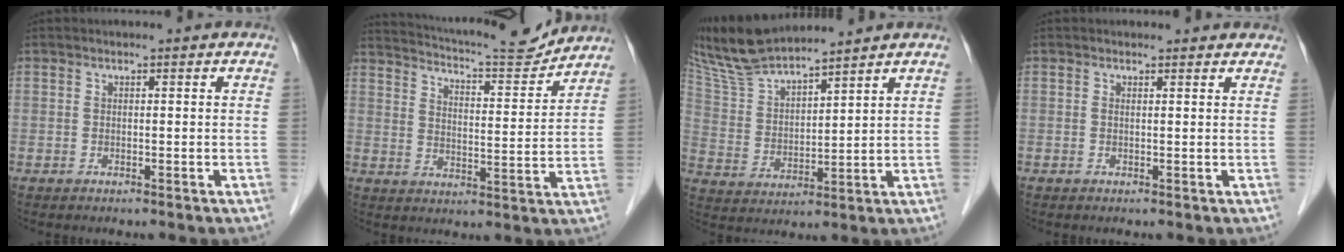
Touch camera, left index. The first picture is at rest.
{"total": 14.7, "force": [14.1, 0.6, 4.1], "torque": [-0.077, -0.019, 0.201]}
{"total": 11.8, "force": [10.9, 0.6, 4.5], "torque": [-0.105, 0.019, 0.219]}
{"total": 2.0, "force": [1.8, 0.8, 0.4], "torque": [-0.011, 0.005, 0.009]}